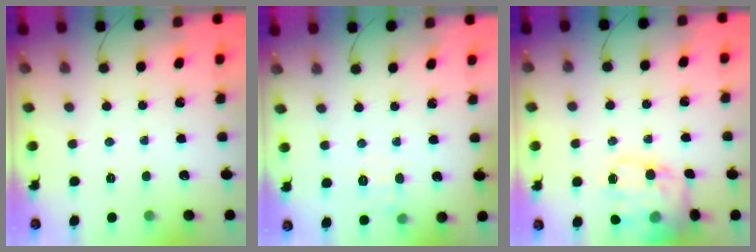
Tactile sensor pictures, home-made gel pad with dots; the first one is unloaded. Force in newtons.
{"total": 5.3, "press": 5.1, "slide": 1.5}
{"total": 14.9, "press": 14.7, "slide": 2.2}